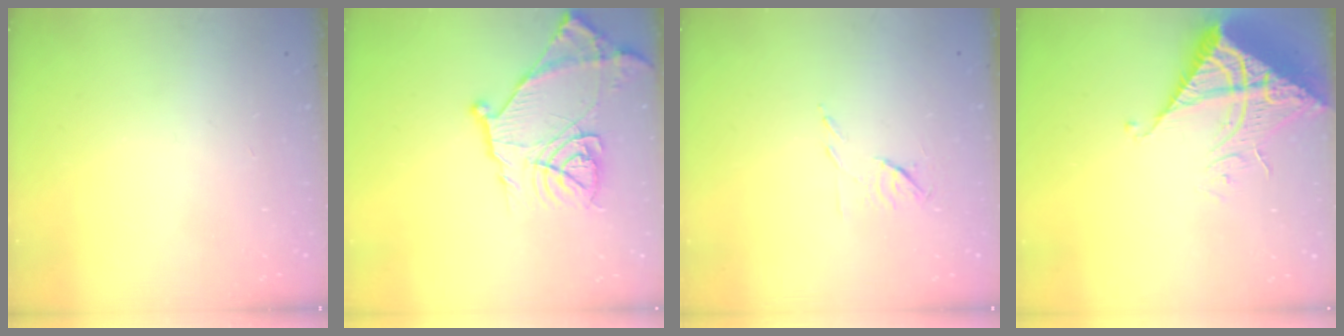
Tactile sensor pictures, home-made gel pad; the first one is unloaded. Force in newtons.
{"total": 18.2, "press": 18.2, "slide": 1.4}
{"total": 5.4, "press": 5.3, "slide": 0.9}
{"total": 12.1, "press": 12.0, "slide": 1.3}